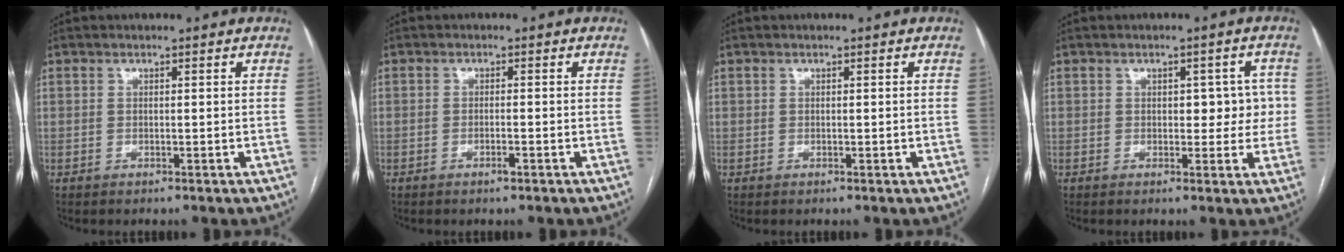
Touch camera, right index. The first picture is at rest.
{"total": 1.4, "force": [-0.9, 0.1, 1.1], "torque": [-0.019, -0.003, -0.016]}
{"total": 0.0}
{"total": 4.8, "force": [0.4, 2.9, 3.8], "torque": [-0.031, 0.018, 0.008]}